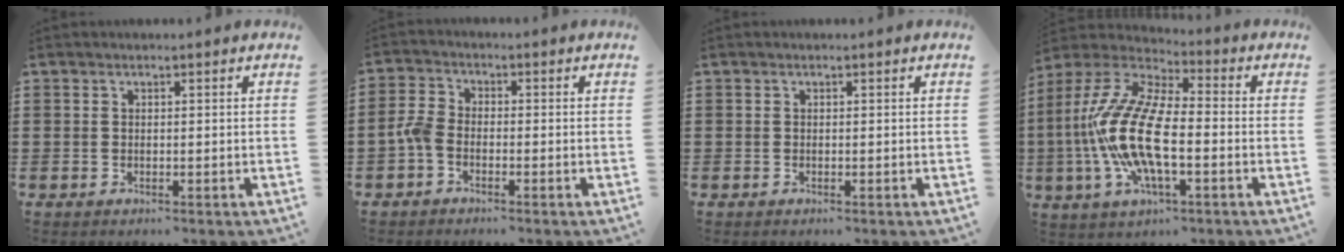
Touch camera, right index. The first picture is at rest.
{"total": 3.1, "force": [-1.6, 1.7, 2.1], "torque": [-0.060, 0.000, -0.037]}
{"total": 0.0}
{"total": 13.9, "force": [-2.7, 5.4, 12.5], "torque": [-0.303, -0.014, -0.059]}